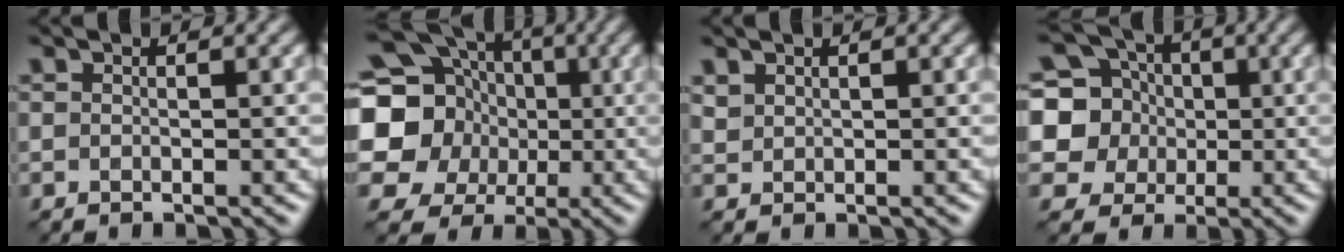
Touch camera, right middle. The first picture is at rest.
{"total": 17.6, "force": [1.7, 16.2, 6.6], "torque": [-0.161, 0.032, -0.016]}
{"total": 0.9, "force": [0.7, 0.5, -0.1], "torque": [-0.002, 0.000, 0.019]}
{"total": 6.9, "force": [0.9, 6.3, 2.4], "torque": [-0.059, 0.024, -0.006]}